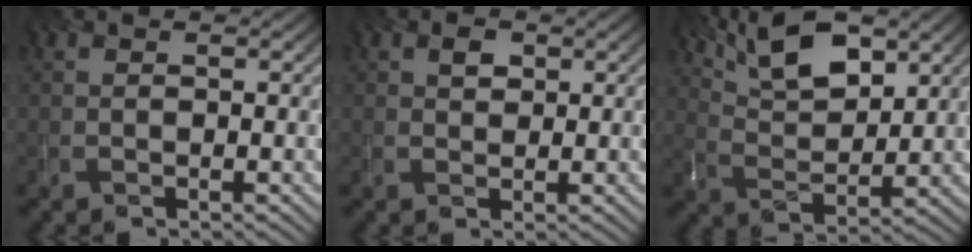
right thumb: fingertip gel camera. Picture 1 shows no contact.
{"total": 1.5, "force": [0.8, 1.0, 0.7], "torque": [-0.017, 0.002, 0.015]}
{"total": 10.6, "force": [7.0, 4.0, 6.9], "torque": [-0.130, 0.012, 0.123]}